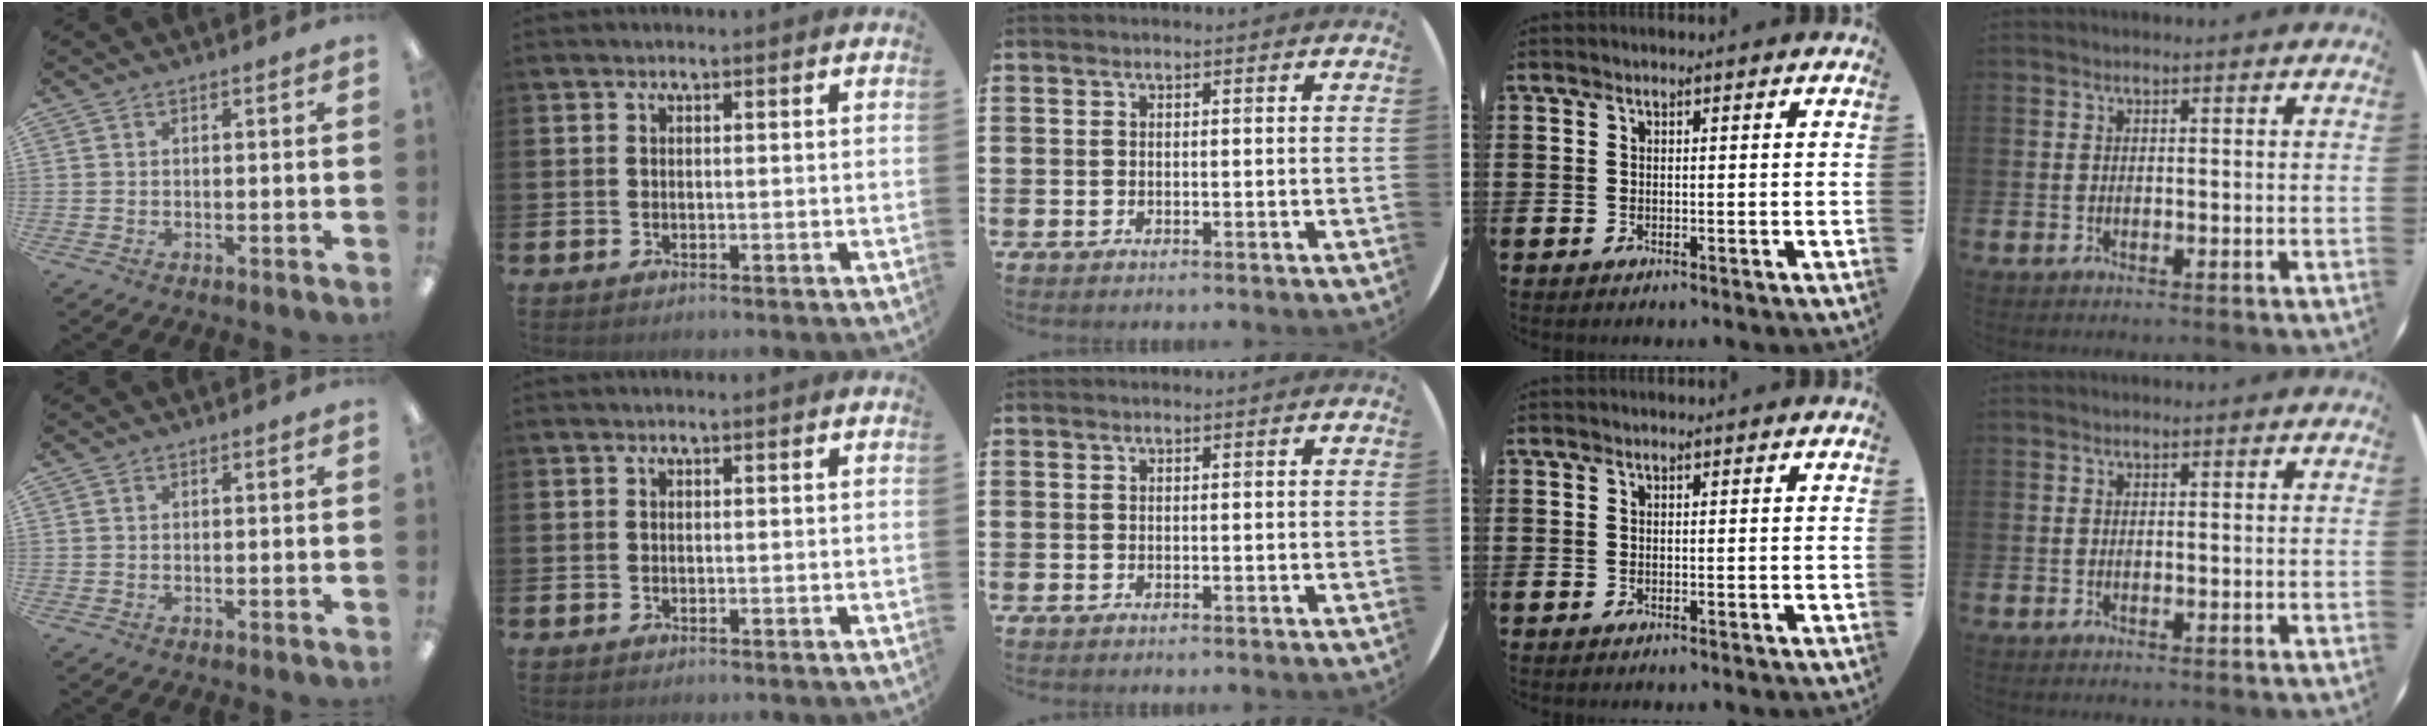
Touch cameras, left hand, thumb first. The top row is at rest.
{}